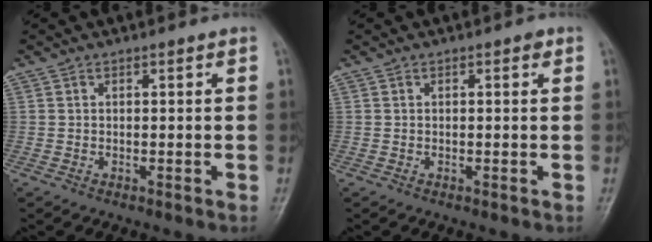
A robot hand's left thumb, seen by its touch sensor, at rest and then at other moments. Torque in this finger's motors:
{"motor_torque": [0.10, 0.03, 0.29, 0.20, 0.00]}